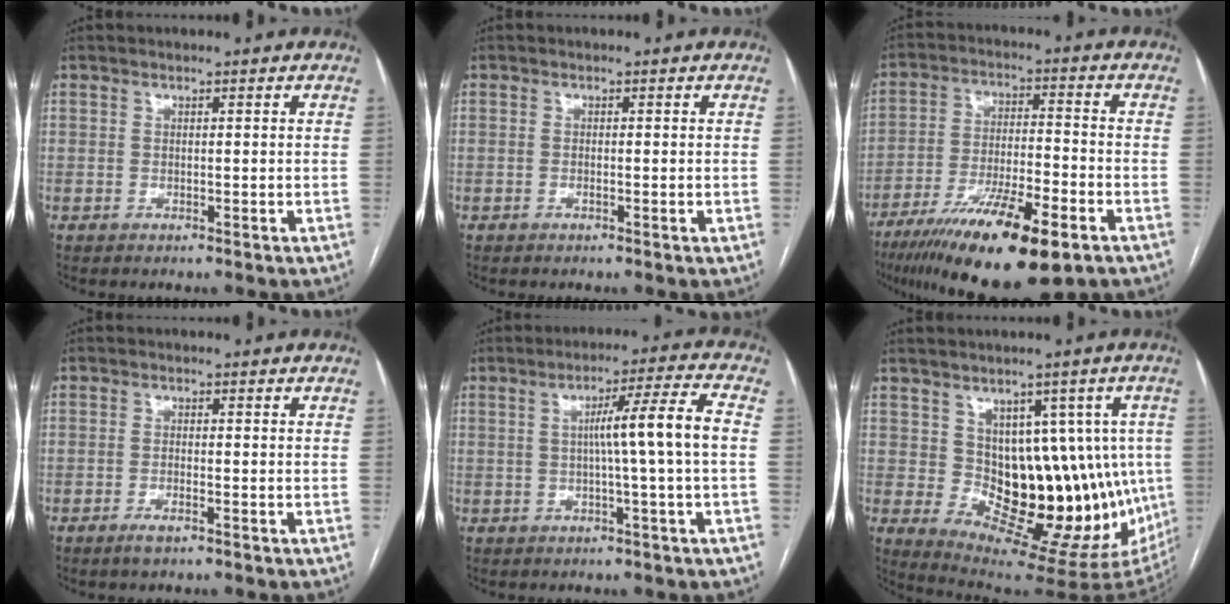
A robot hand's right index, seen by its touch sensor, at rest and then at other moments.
{"total": 0.8, "force": [-0.3, 0.2, 0.8], "torque": [-0.013, -0.001, -0.004]}
{"total": 17.5, "force": [-10.9, 3.2, 13.3], "torque": [-0.226, -0.031, -0.184]}
{"total": 1.8, "force": [-1.2, 0.3, 1.3], "torque": [-0.023, -0.002, -0.022]}
{"total": 8.4, "force": [0.0, -1.5, 8.3], "torque": [-0.131, 0.013, 0.005]}
{"total": 15.3, "force": [0.7, 8.0, 13.0], "torque": [-0.150, 0.018, 0.032]}